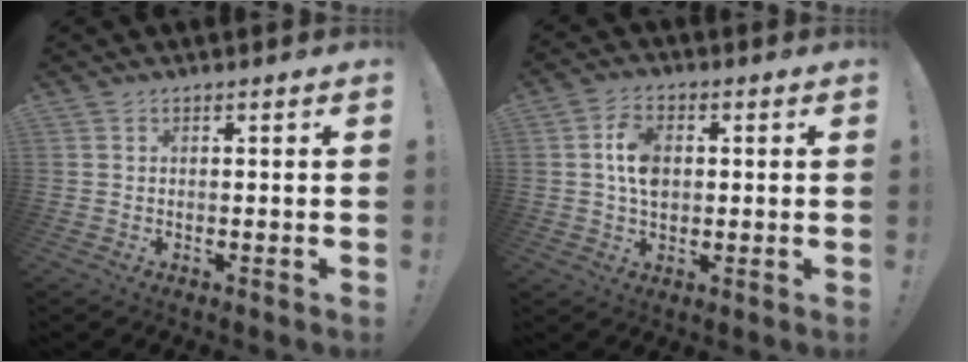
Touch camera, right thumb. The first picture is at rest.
{"total": 8.2, "force": [0.7, 5.8, 5.8], "torque": [-0.100, 0.010, 0.015]}